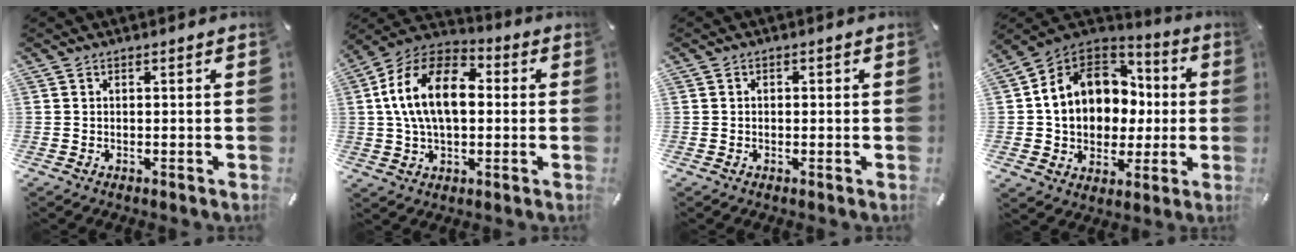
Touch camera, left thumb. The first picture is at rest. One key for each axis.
{"total": 16.1, "fx": 1.6, "fy": 10.2, "fz": 12.3, "tx": -0.264, "ty": 0.011, "tz": 0.025}
{"total": 0.8, "fx": -0.2, "fy": 0.7, "fz": 0.3, "tx": -0.006, "ty": 0.005, "tz": -0.006}
{"total": 13.5, "fx": 1.5, "fy": 12.1, "fz": 5.8, "tx": -0.131, "ty": -0.004, "tz": 0.035}